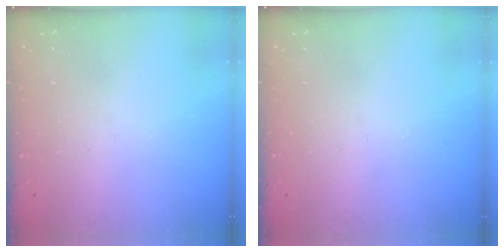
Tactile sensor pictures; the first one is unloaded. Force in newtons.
{"total": 0.0}